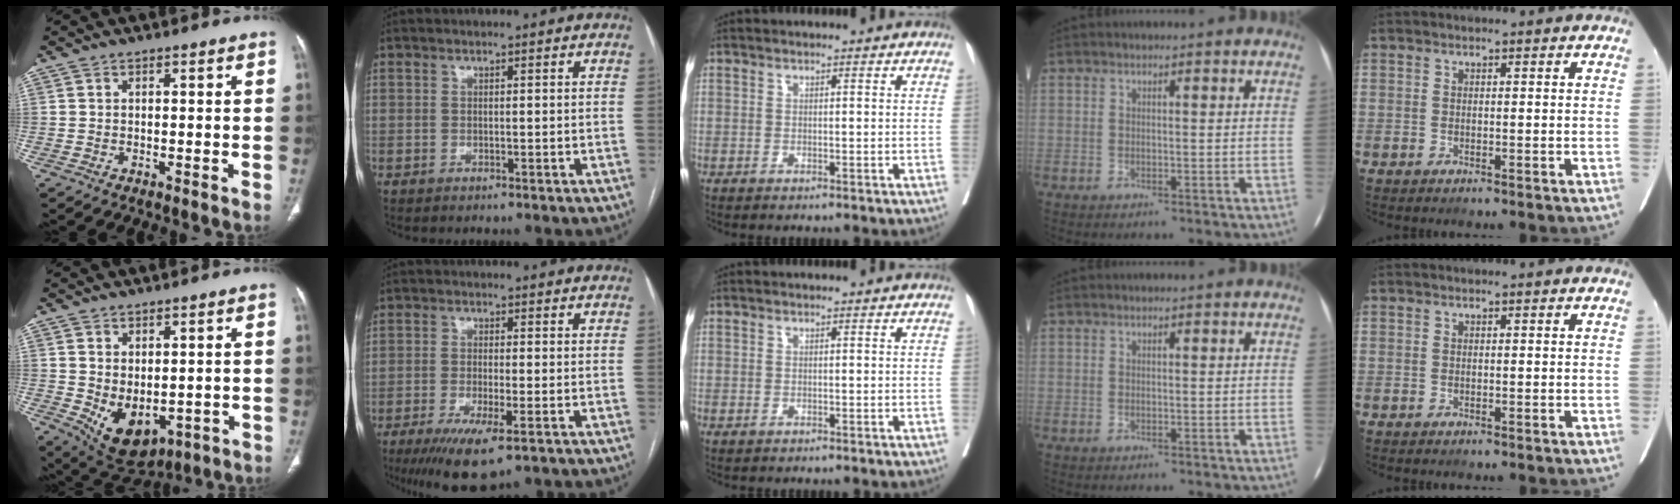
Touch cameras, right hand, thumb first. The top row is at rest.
{"thumb": {"total": 9.7, "force": [-1.6, 6.1, 7.3], "torque": [-0.100, -0.006, 0.005]}, "index": {"total": 8.1, "force": [-4.6, 1.2, 6.6], "torque": [-0.118, -0.022, -0.074]}}